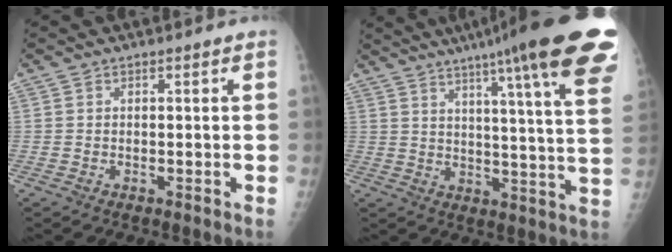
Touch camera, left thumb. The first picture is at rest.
{"total": 25.5, "force": [17.0, 1.9, 19.0], "torque": [-0.243, -0.064, 0.215]}